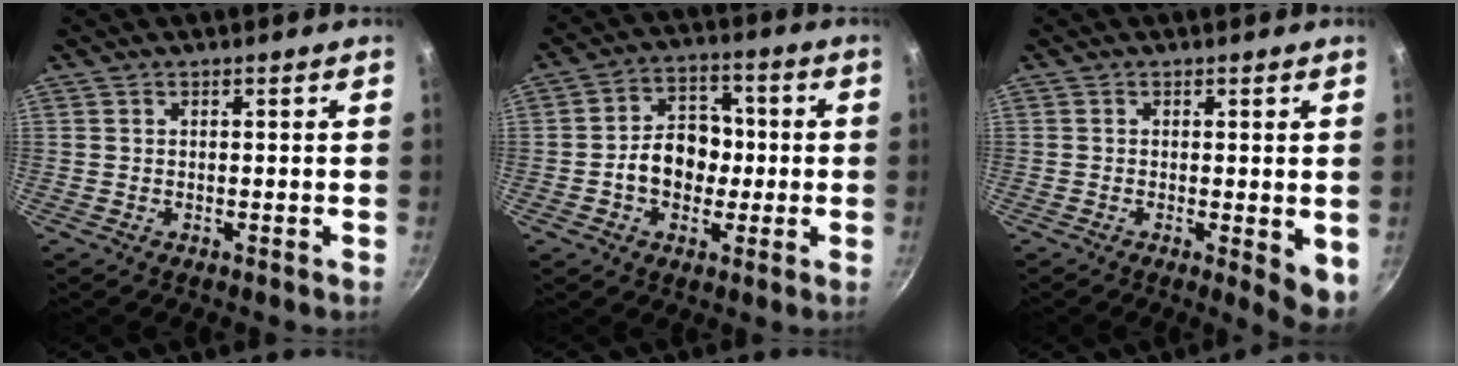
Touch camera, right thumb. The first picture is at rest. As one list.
[{"total": 10.0, "force": [-1.1, 7.8, 6.2], "torque": [-0.058, 0.023, -0.027]}, {"total": 5.2, "force": [-0.8, 1.7, 4.8], "torque": [-0.054, -0.009, -0.008]}]